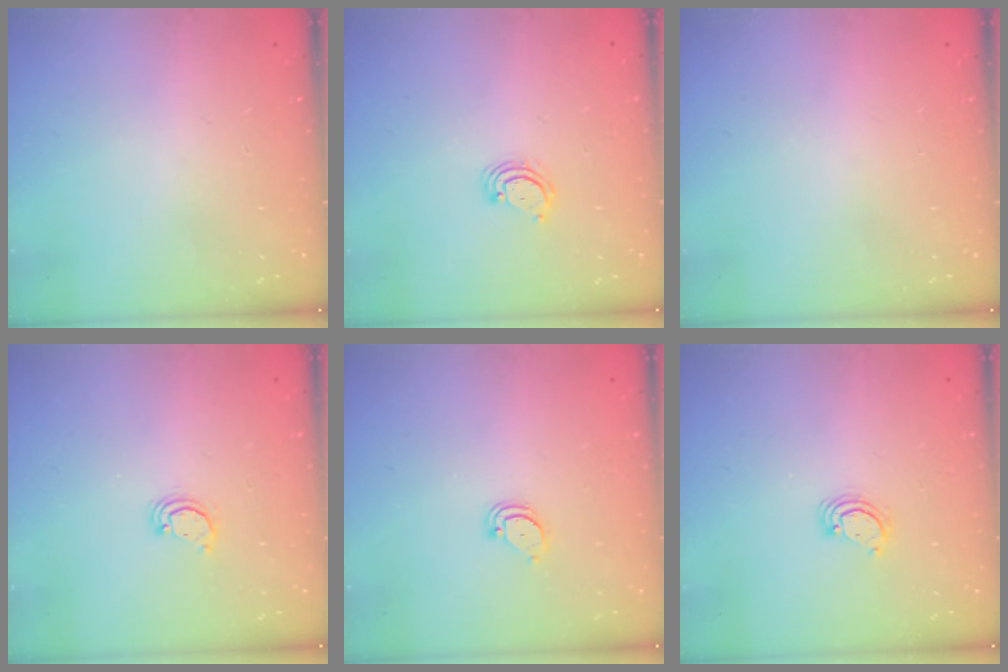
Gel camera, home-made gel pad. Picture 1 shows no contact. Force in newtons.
{"total": 3.4, "press": 3.4, "slide": 0.3}
{"total": 0.0}
{"total": 2.5, "press": 2.5, "slide": 0.3}
{"total": 2.1, "press": 2.1, "slide": 0.1}
{"total": 2.6, "press": 2.6, "slide": 0.3}